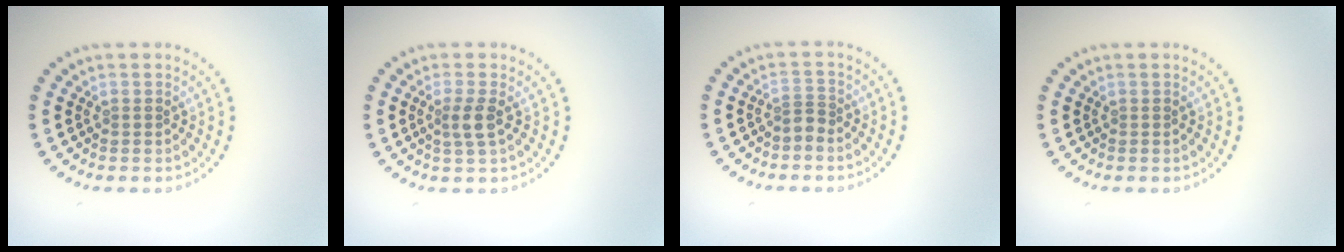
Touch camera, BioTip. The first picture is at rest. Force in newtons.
{"total": 1.9, "press": 1.6, "slide": 1.0}
{"total": 1.1, "press": 0.7, "slide": 0.9}
{"total": 0.0}